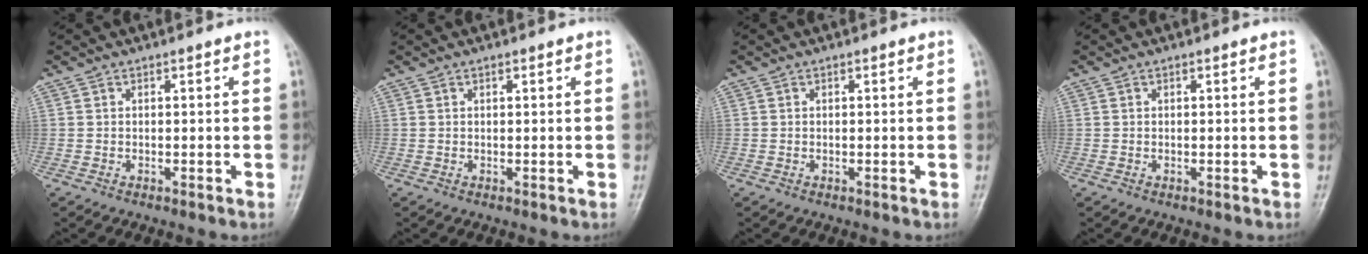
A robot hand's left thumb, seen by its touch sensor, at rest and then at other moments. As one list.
[{"total": 0.6, "force": [0.4, 0.2, 0.4], "torque": [-0.007, -0.001, 0.005]}, {"total": 0.0}, {"total": 0.0}]